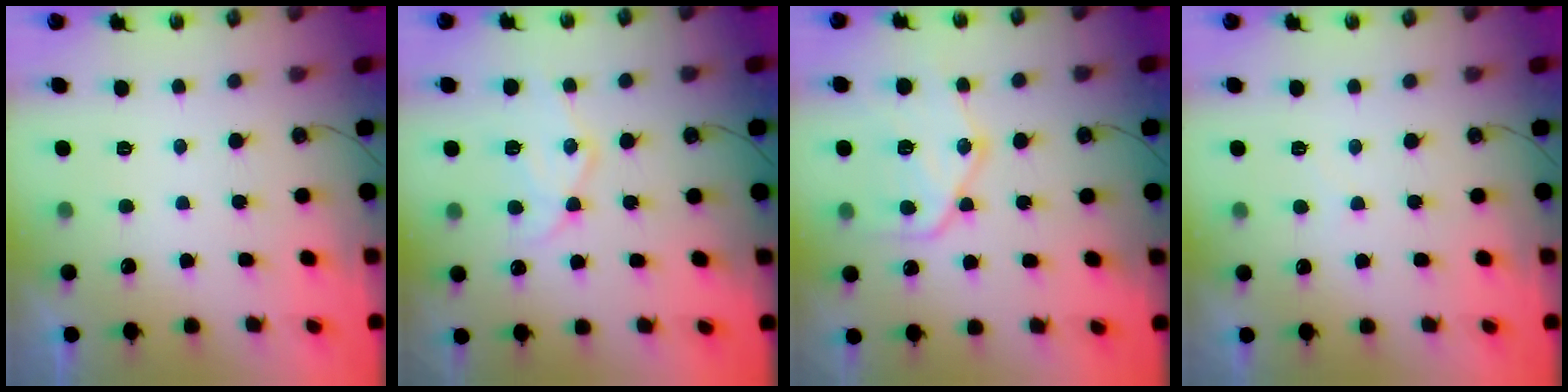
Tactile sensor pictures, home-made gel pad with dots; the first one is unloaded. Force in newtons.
{"total": 12.7, "press": 12.7, "slide": 1.2}
{"total": 17.2, "press": 17.1, "slide": 1.8}
{"total": 3.5, "press": 3.5, "slide": 0.5}